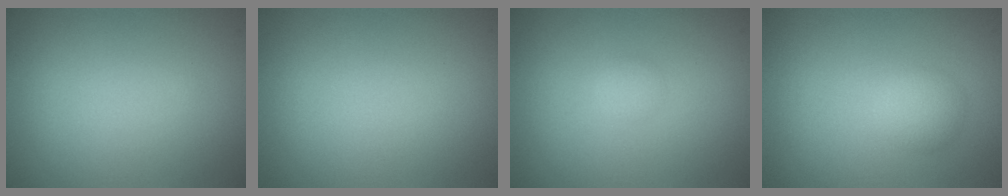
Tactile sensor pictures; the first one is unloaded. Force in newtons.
{"total": 0.0}
{"total": 0.8, "press": 0.8, "slide": 0.1}
{"total": 2.0, "press": 2.0, "slide": 0.1}